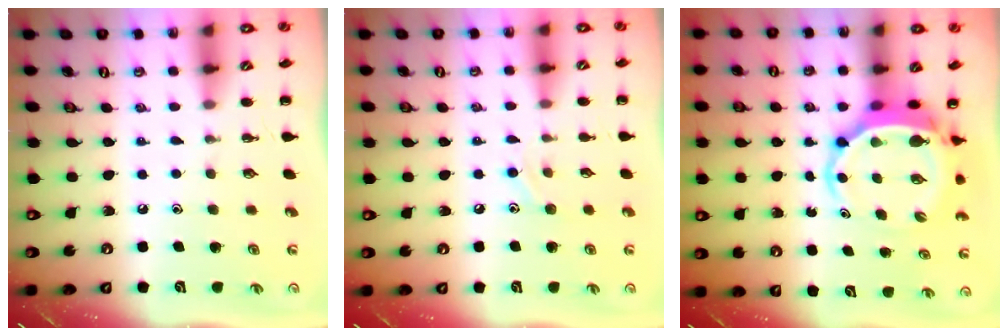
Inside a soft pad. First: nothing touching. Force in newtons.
{"total": 6.0, "press": 5.8, "slide": 1.6}
{"total": 5.7, "press": 5.5, "slide": 1.3}